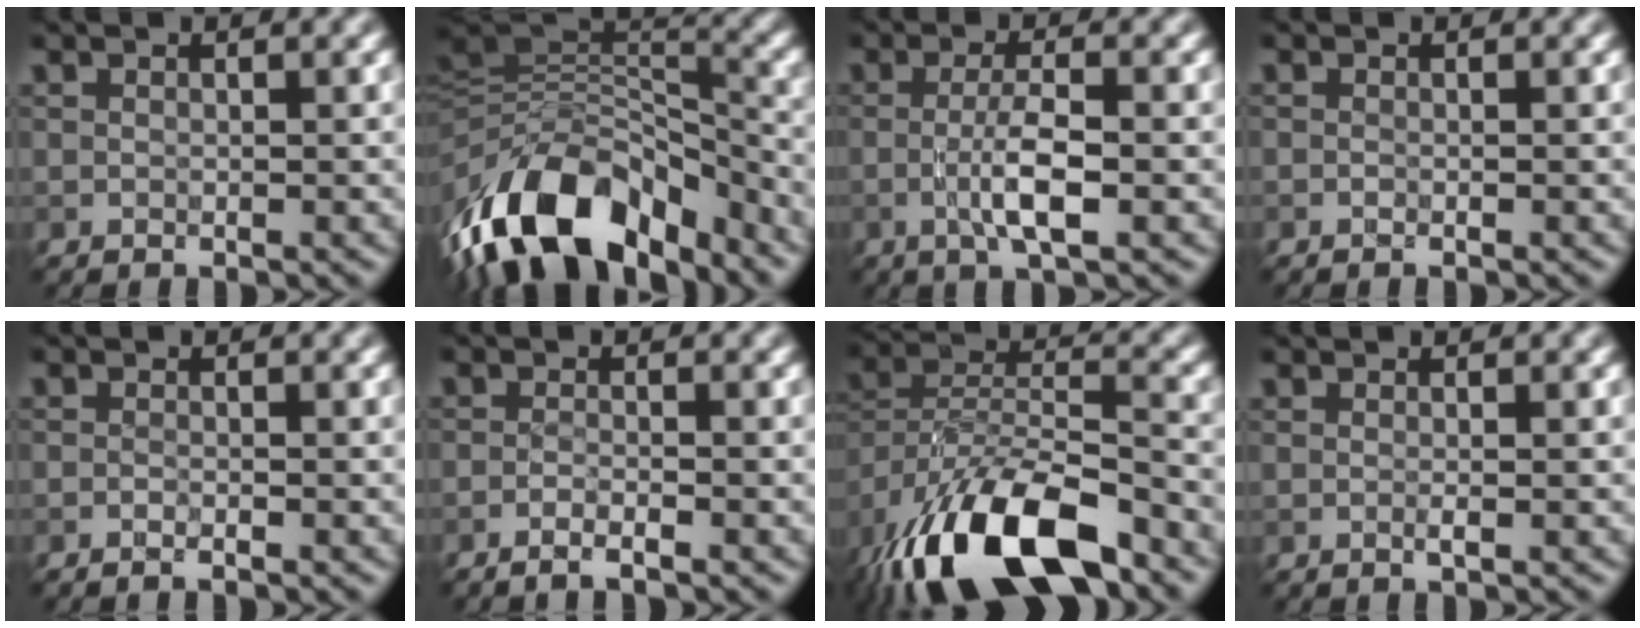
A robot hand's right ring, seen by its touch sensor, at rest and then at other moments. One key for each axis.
{"total": 13.2, "fx": -7.9, "fy": 6.4, "fz": 8.4, "tx": -0.153, "ty": 0.020, "tz": -0.143}
{"total": 3.9, "fx": -0.8, "fy": 0.8, "fz": 3.8, "tx": -0.070, "ty": 0.000, "tz": -0.019}
{"total": 0.0}
{"total": 0.7, "fx": -0.4, "fy": 0.2, "fz": 0.5, "tx": -0.008, "ty": -0.005, "tz": -0.007}
{"total": 1.7, "fx": -1.1, "fy": 0.3, "fz": 1.3, "tx": -0.019, "ty": 0.000, "tz": -0.027}
{"total": 13.9, "fx": -9.1, "fy": 5.4, "fz": 8.9, "tx": -0.173, "ty": -0.009, "tz": -0.161}
{"total": 0.7, "fx": -0.1, "fy": 0.1, "fz": 0.7, "tx": -0.013, "ty": -0.003, "tz": -0.003}